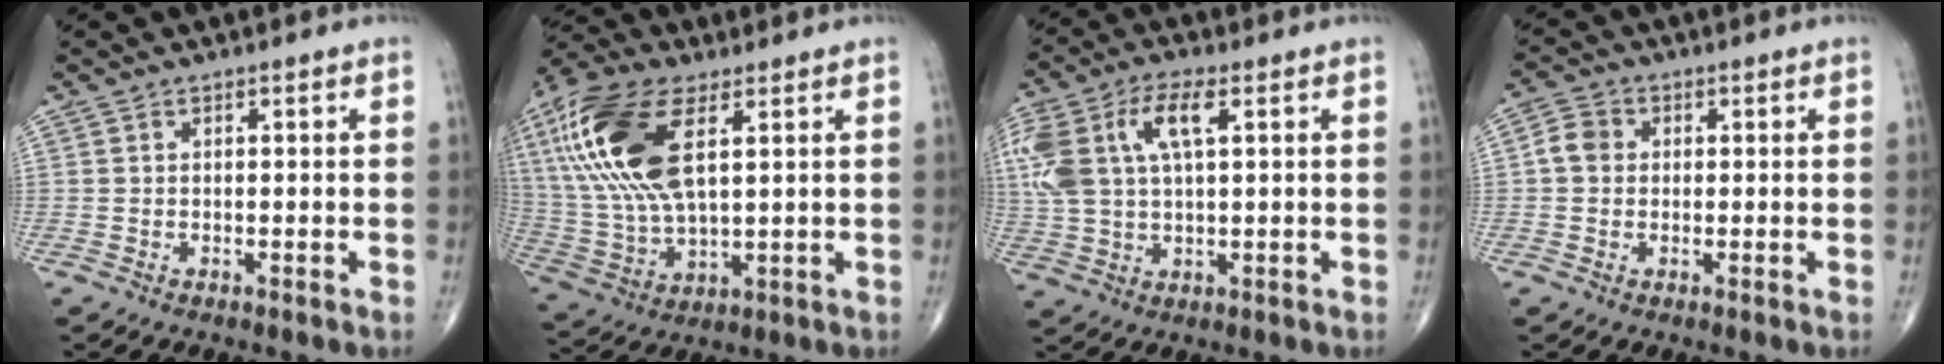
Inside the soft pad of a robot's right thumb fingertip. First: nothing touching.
{"total": 21.1, "force": [6.8, 9.7, 17.5], "torque": [-0.386, -0.006, 0.129]}
{"total": 15.4, "force": [4.6, 7.4, 12.7], "torque": [-0.295, 0.019, 0.088]}
{"total": 3.8, "force": [0.2, 3.3, 1.9], "torque": [-0.027, 0.010, -0.004]}